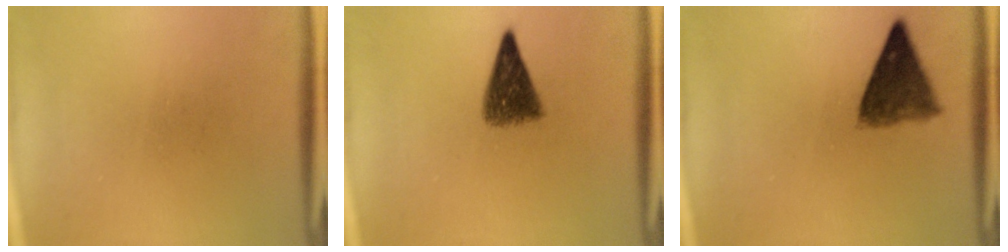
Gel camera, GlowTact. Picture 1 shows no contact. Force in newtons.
{"total": 6.2}
{"total": 7.3}